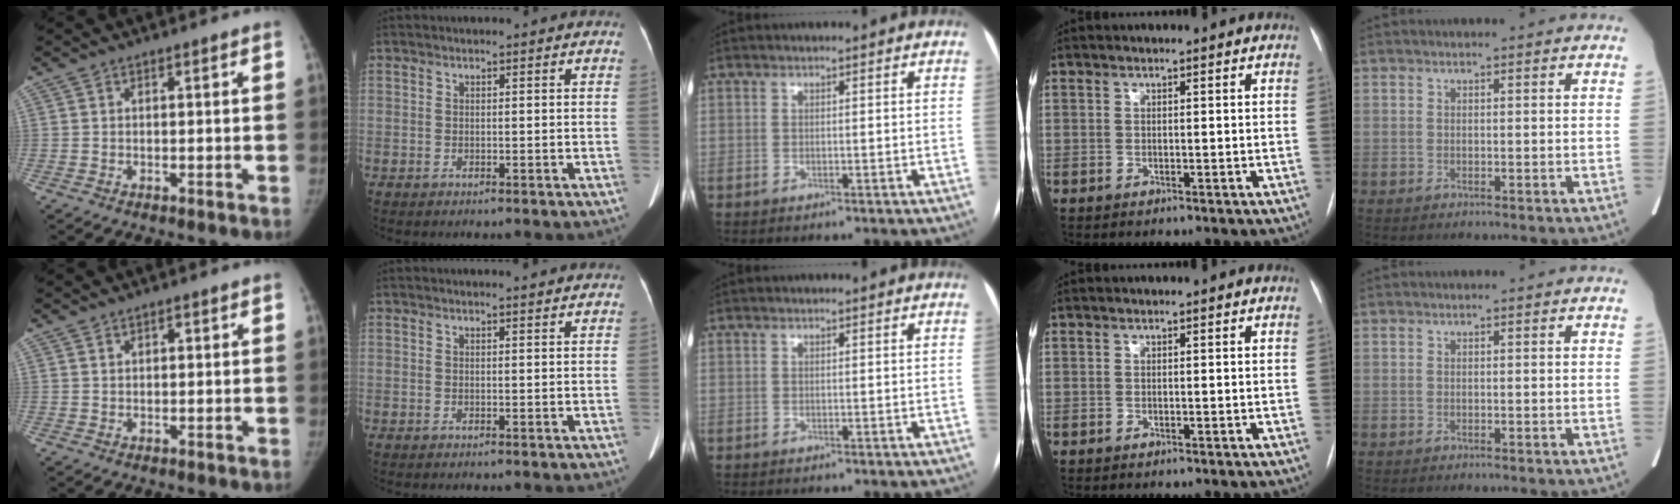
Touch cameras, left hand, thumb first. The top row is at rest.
{"thumb": {"total": 1.2, "force": [0.6, 0.7, 0.7], "torque": [-0.006, -0.001, 0.009]}, "index": {"total": 2.3, "force": [2.2, -0.1, 0.7], "torque": [-0.011, 0.003, 0.026]}}